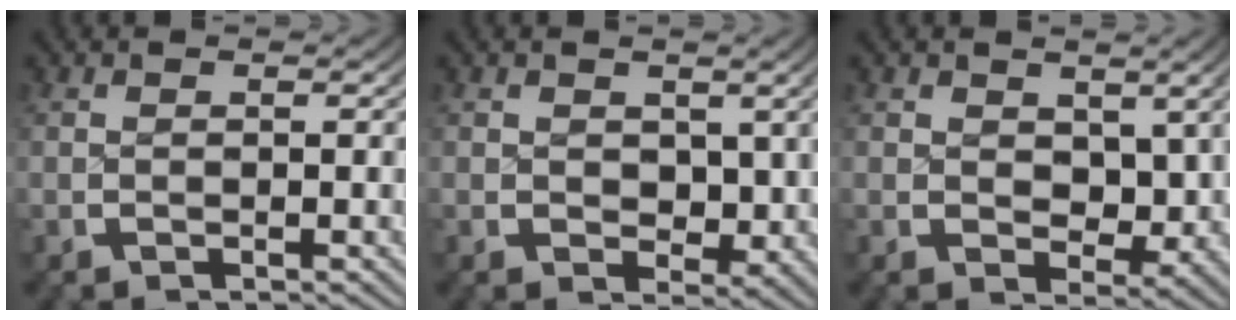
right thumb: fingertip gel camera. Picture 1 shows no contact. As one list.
[{"total": 3.0, "force": [0.9, 2.2, 1.7], "torque": [-0.029, -0.024, 0.029]}, {"total": 3.5, "force": [1.2, 2.5, 2.2], "torque": [-0.036, -0.024, 0.033]}]